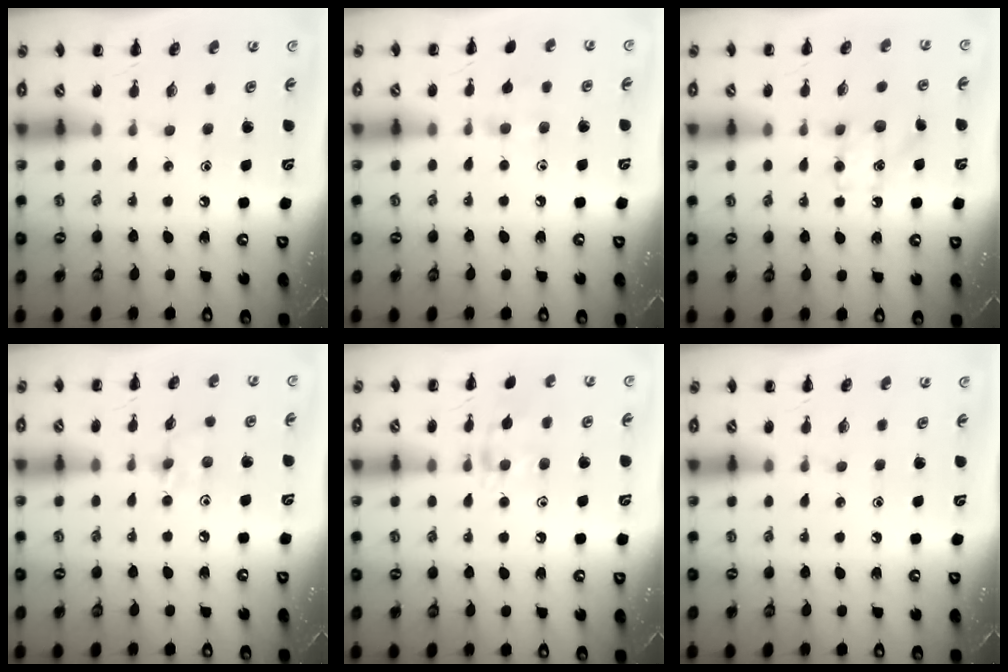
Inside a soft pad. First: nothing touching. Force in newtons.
{"total": 6.1, "press": 5.8, "slide": 1.9}
{"total": 6.8, "press": 6.8, "slide": 1.0}
{"total": 5.9, "press": 5.7, "slide": 1.7}
{"total": 10.3, "press": 10.2, "slide": 0.7}
{"total": 0.0}